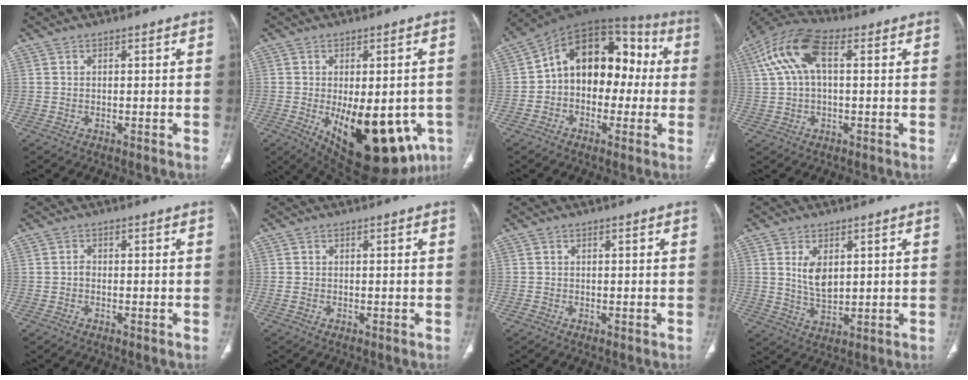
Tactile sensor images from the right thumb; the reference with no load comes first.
{"total": 22.7, "force": [-7.5, 11.1, 18.3], "torque": [-0.200, -0.016, -0.077]}
{"total": 16.7, "force": [0.2, 11.5, 12.1], "torque": [-0.129, 0.058, -0.011]}
{"total": 12.1, "force": [3.0, 6.0, 10.0], "torque": [-0.210, 0.037, 0.051]}
{"total": 1.0, "force": [-0.3, 0.7, 0.6], "torque": [-0.007, 0.003, -0.010]}
{"total": 0.9, "force": [-0.3, 0.5, 0.7], "torque": [-0.023, 0.001, -0.005]}
{"total": 0.5, "force": [-0.3, 0.3, 0.2], "torque": [-0.010, -0.001, -0.008]}
{"total": 5.7, "force": [1.6, 3.2, 4.4], "torque": [-0.070, -0.014, 0.039]}